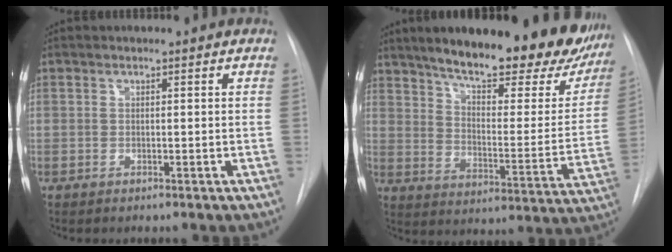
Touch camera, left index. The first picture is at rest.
{"total": 27.4, "force": [21.2, 7.2, 15.8], "torque": [-0.225, -0.038, 0.270]}